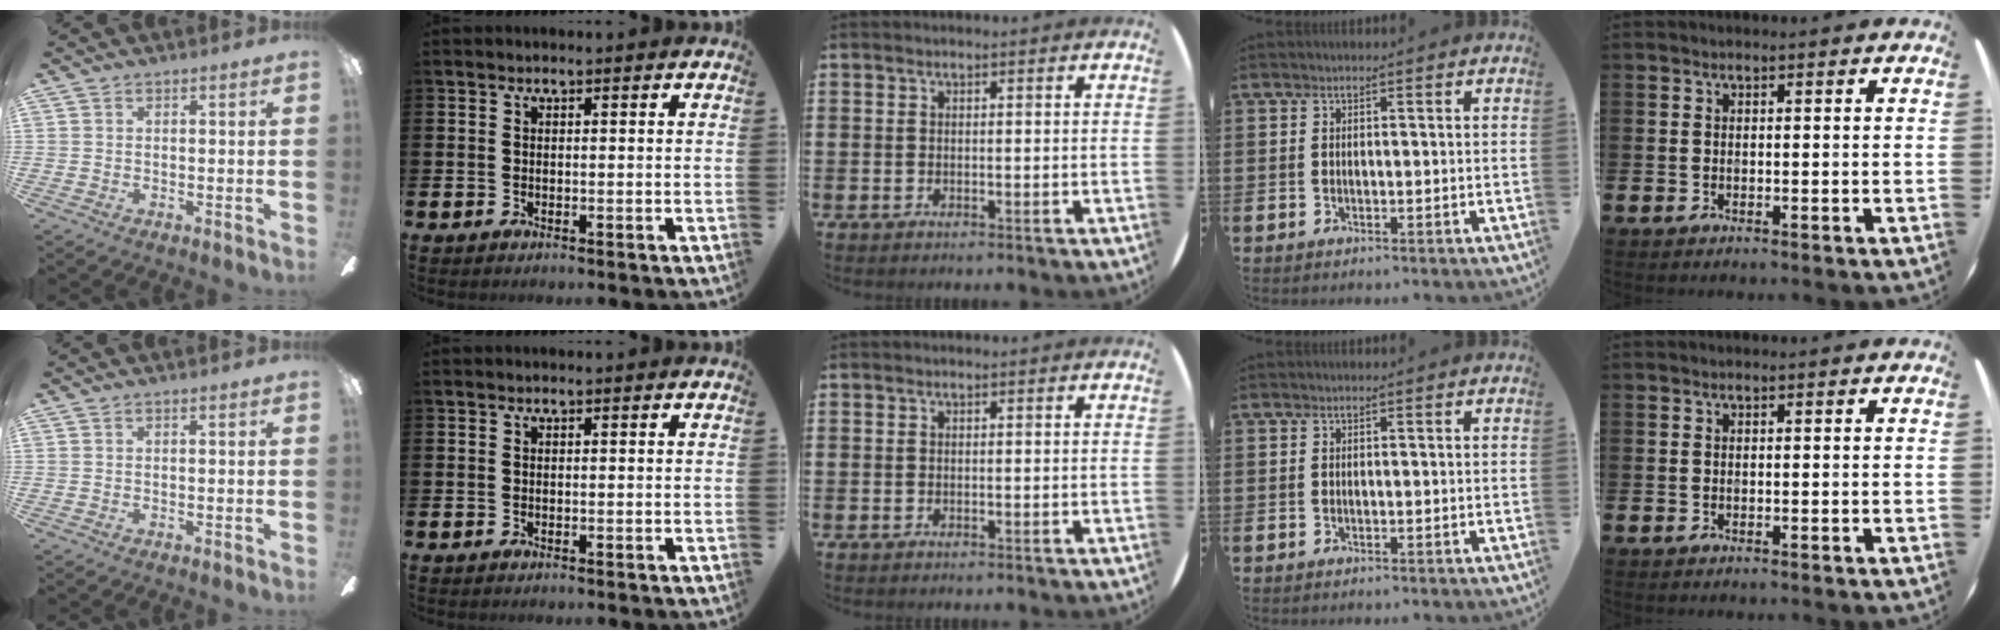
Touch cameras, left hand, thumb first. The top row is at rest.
{}